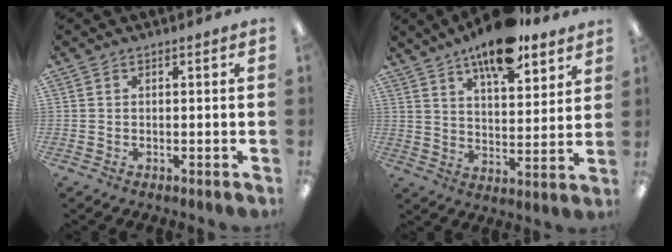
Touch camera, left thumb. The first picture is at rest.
{"total": 13.7, "force": [10.0, 4.9, 8.0], "torque": [-0.114, -0.053, 0.169]}